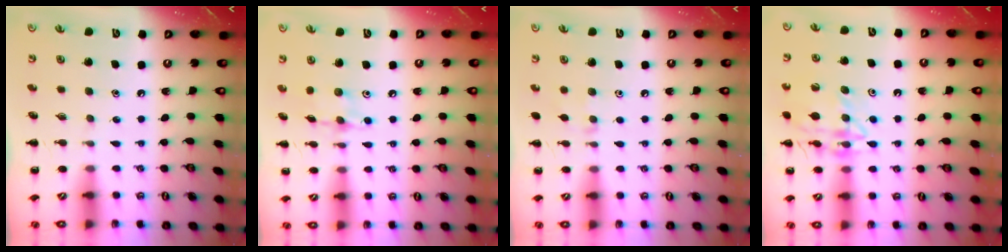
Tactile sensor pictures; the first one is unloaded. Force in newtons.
{"total": 6.5, "press": 6.5, "slide": 1.0}
{"total": 3.6, "press": 3.3, "slide": 1.4}
{"total": 15.9, "press": 15.8, "slide": 1.5}